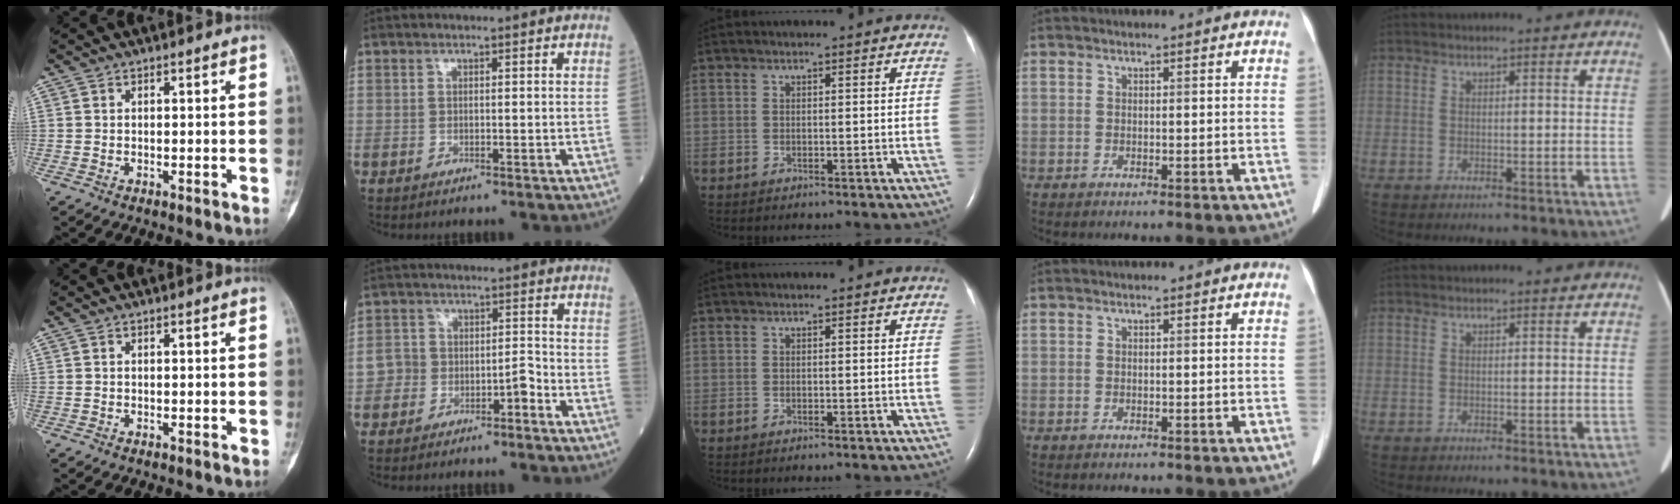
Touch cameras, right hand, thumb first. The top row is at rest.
{"index": {"total": 4.8, "force": [-2.9, 3.0, 2.4], "torque": [-0.035, 0.028, -0.049]}}